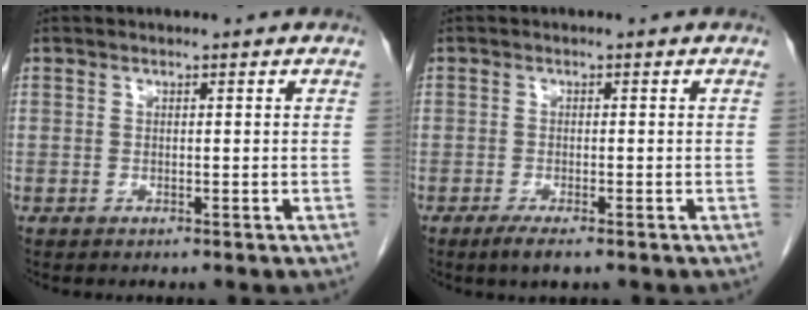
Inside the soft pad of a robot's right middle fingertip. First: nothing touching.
{"total": 2.5, "force": [-1.7, 0.4, 1.9], "torque": [-0.034, -0.005, -0.030]}